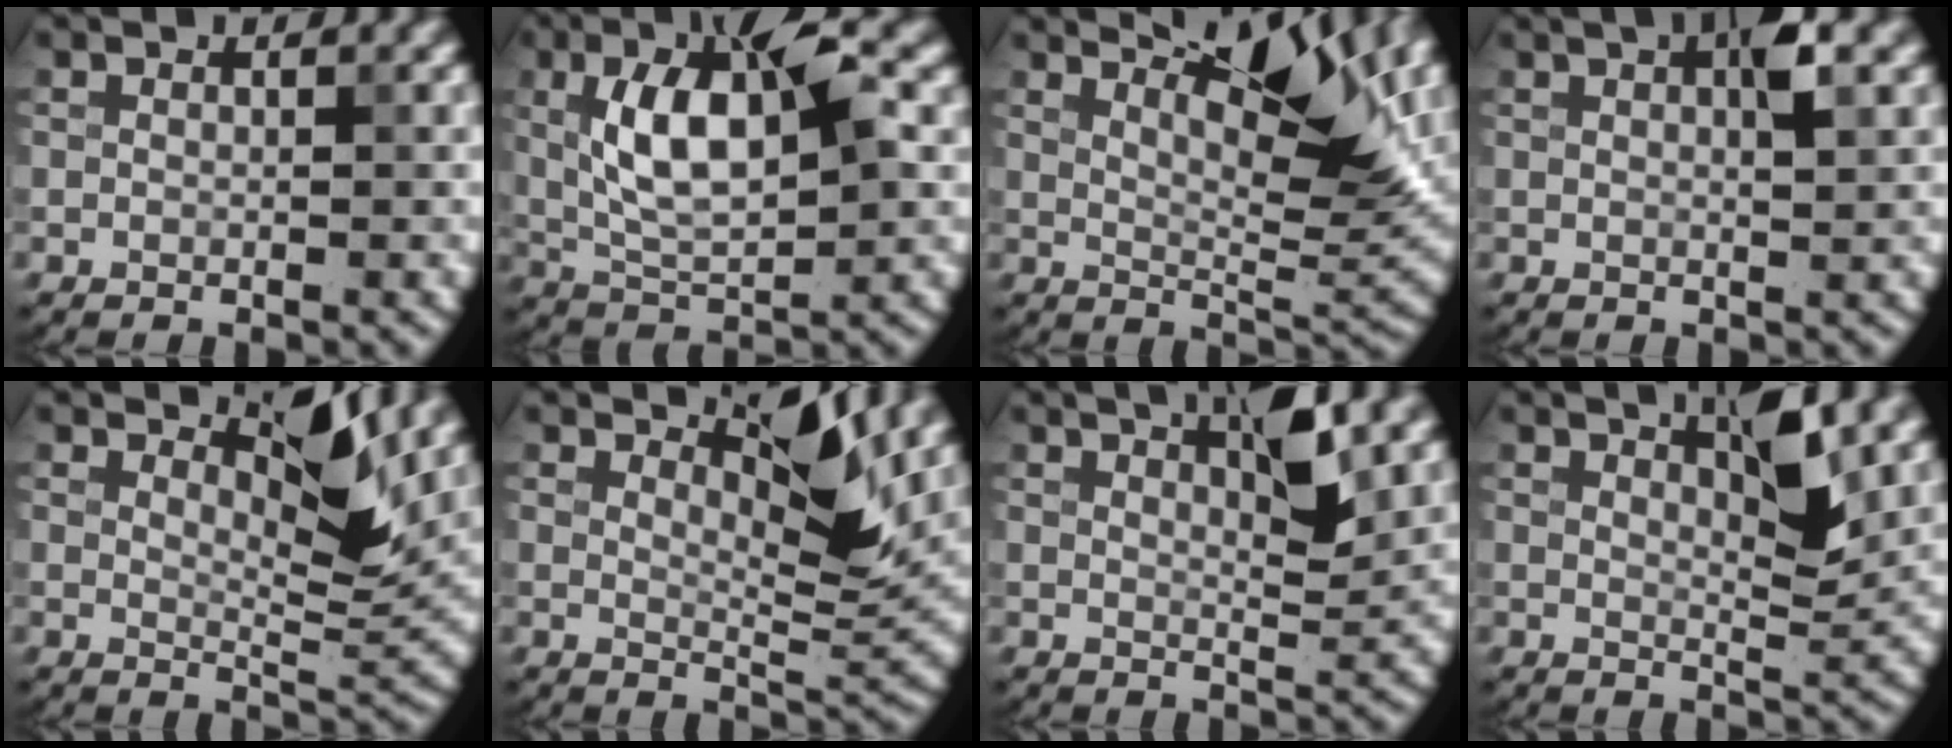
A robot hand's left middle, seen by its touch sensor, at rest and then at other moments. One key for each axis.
{"total": 6.9, "fx": 0.2, "fy": 2.2, "fz": 6.5, "tx": -0.134, "ty": 0.003, "tz": 0.021}
{"total": 7.1, "fx": 3.5, "fy": 1.6, "fz": 6.0, "tx": -0.106, "ty": 0.006, "tz": 0.080}
{"total": 1.9, "fx": 0.1, "fy": -0.1, "fz": 1.8, "tx": -0.047, "ty": 0.003, "tz": 0.020}
{"total": 3.3, "fx": 2.3, "fy": 0.3, "fz": 2.3, "tx": -0.054, "ty": -0.006, "tz": 0.053}
{"total": 3.5, "fx": 2.4, "fy": 0.3, "fz": 2.5, "tx": -0.056, "ty": -0.005, "tz": 0.055}
{"total": 3.1, "fx": 1.6, "fy": 0.2, "fz": 2.6, "tx": -0.051, "ty": 0.003, "tz": 0.042}
{"total": 2.7, "fx": 1.3, "fy": 0.0, "fz": 2.4, "tx": -0.051, "ty": -0.003, "tz": 0.041}